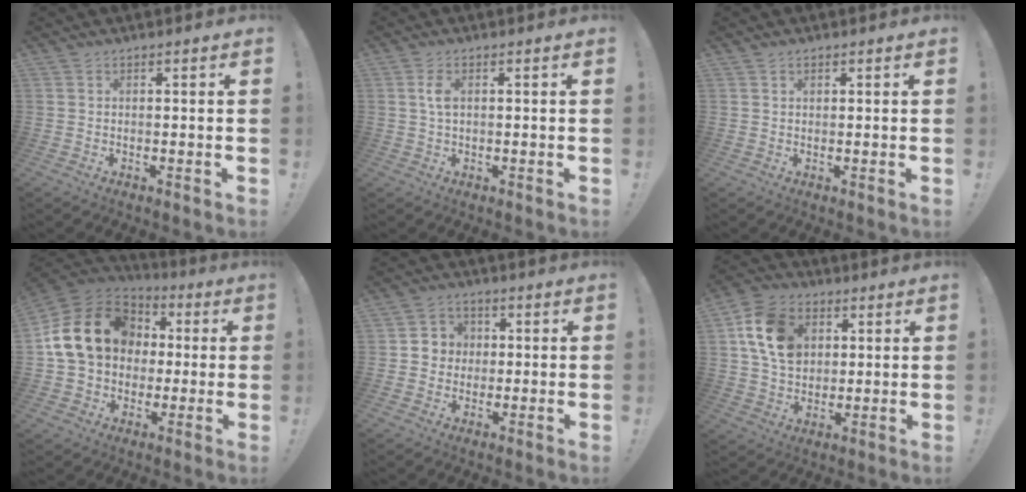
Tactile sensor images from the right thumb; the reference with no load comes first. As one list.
[{"total": 3.6, "force": [0.7, 2.1, 2.8], "torque": [-0.043, 0.001, 0.009]}, {"total": 0.8, "force": [0.6, 0.5, 0.2], "torque": [-0.002, -0.001, 0.011]}, {"total": 20.9, "force": [4.5, 16.2, 12.4], "torque": [-0.213, -0.002, 0.099]}, {"total": 6.3, "force": [0.2, 6.2, 1.2], "torque": [-0.014, 0.003, 0.007]}, {"total": 16.2, "force": [4.6, 12.6, 9.1], "torque": [-0.138, -0.006, 0.095]}]